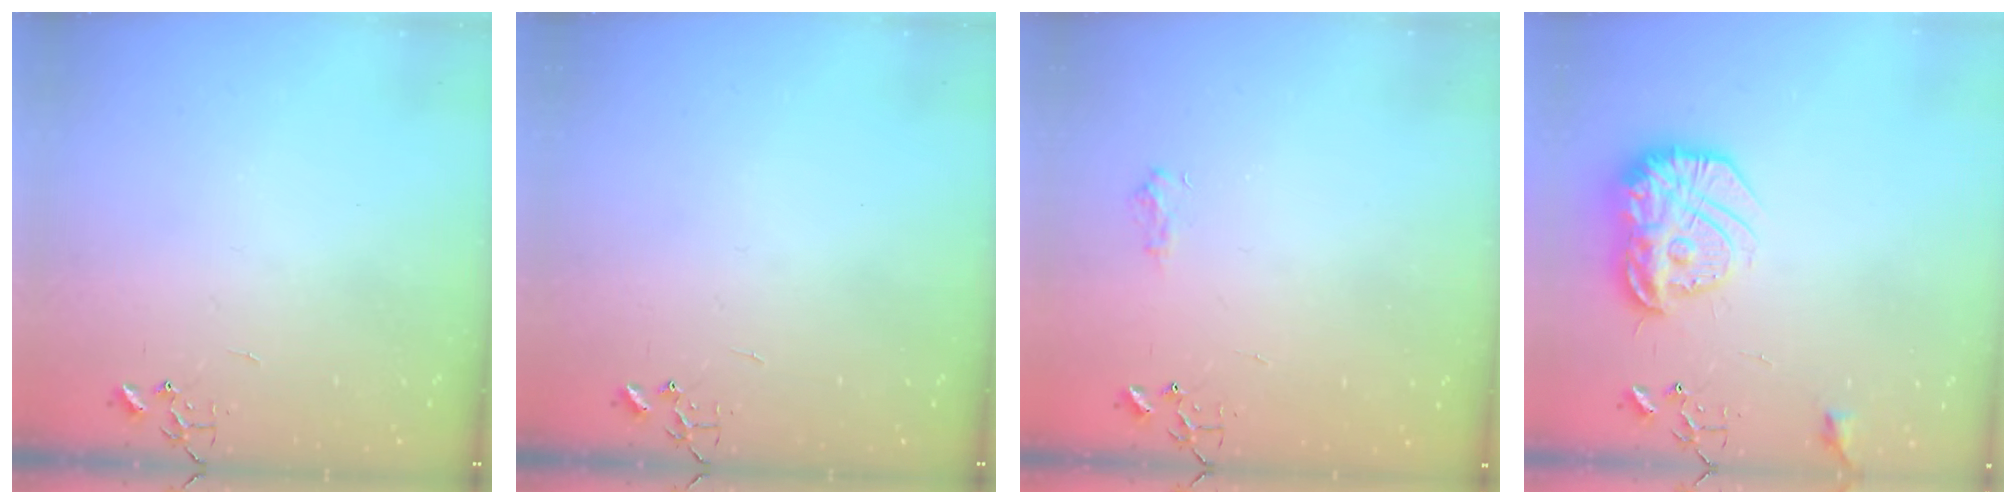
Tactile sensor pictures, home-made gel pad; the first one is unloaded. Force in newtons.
{"total": 0.0}
{"total": 6.6, "press": 6.6, "slide": 0.8}
{"total": 17.6, "press": 17.6, "slide": 1.3}